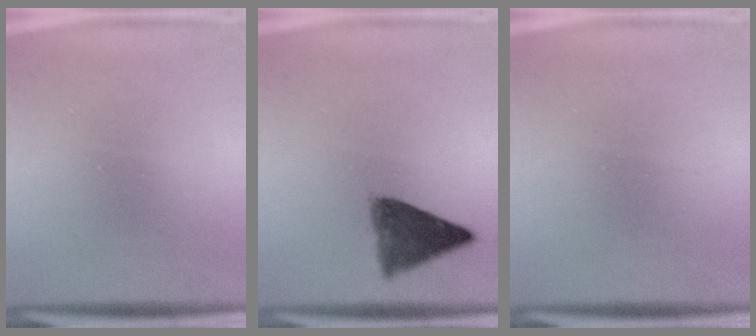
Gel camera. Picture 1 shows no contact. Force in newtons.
{"total": 7.7}
{"total": 1.4}